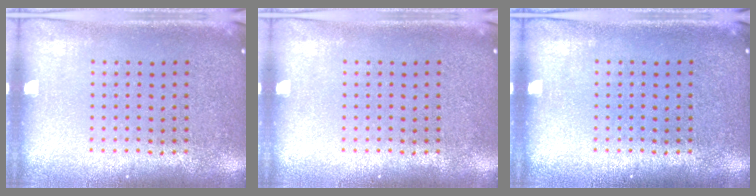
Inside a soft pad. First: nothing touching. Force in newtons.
{"total": 0.0}
{"total": 0.0}